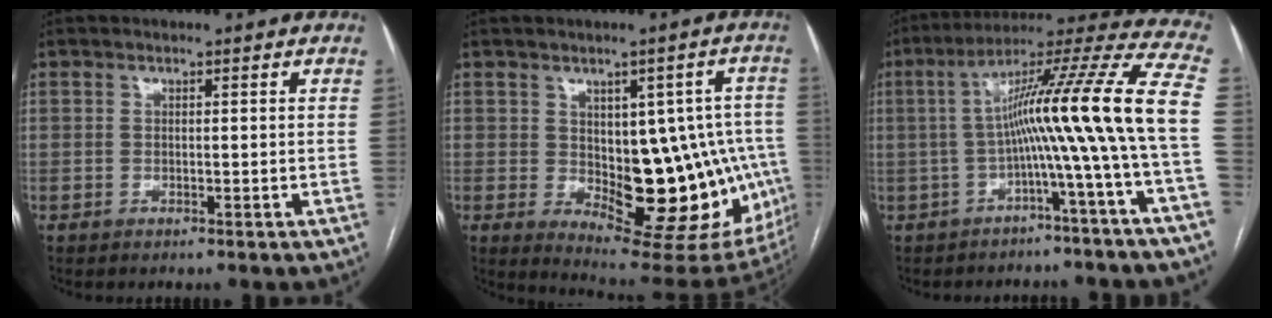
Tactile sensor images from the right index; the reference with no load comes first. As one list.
[{"total": 20.3, "force": [-2.4, 9.9, 17.6], "torque": [-0.171, 0.017, -0.003]}, {"total": 16.4, "force": [-2.2, -2.3, 16.0], "torque": [-0.226, 0.035, -0.046]}]